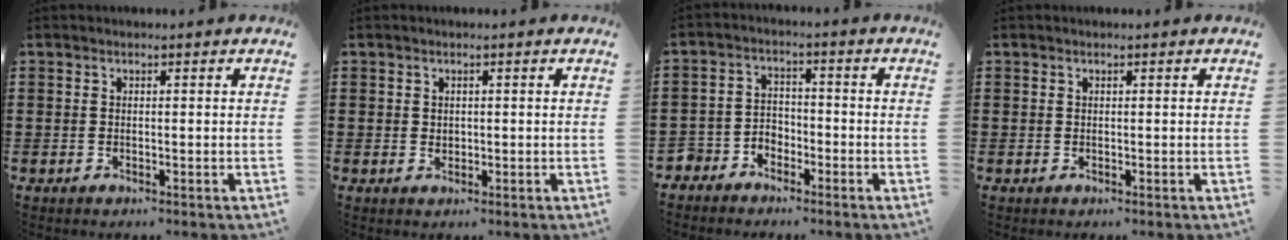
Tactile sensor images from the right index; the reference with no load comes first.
{"total": 1.0, "force": [0.6, 0.8, 0.2], "torque": [-0.005, 0.005, 0.011]}
{"total": 3.6, "force": [-3.0, 2.0, 0.0], "torque": [-0.014, 0.005, -0.066]}
{"total": 0.0}